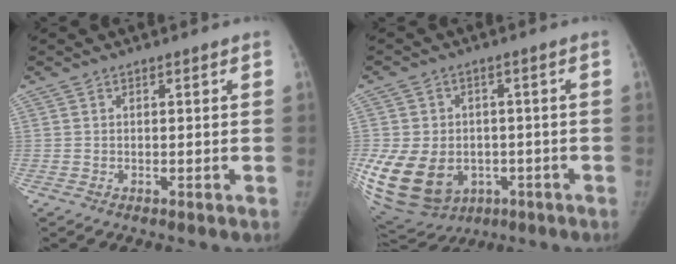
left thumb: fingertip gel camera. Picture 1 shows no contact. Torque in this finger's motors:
{"motor_torque": [0.80, 1.16, 1.28, -0.64, 0.15]}